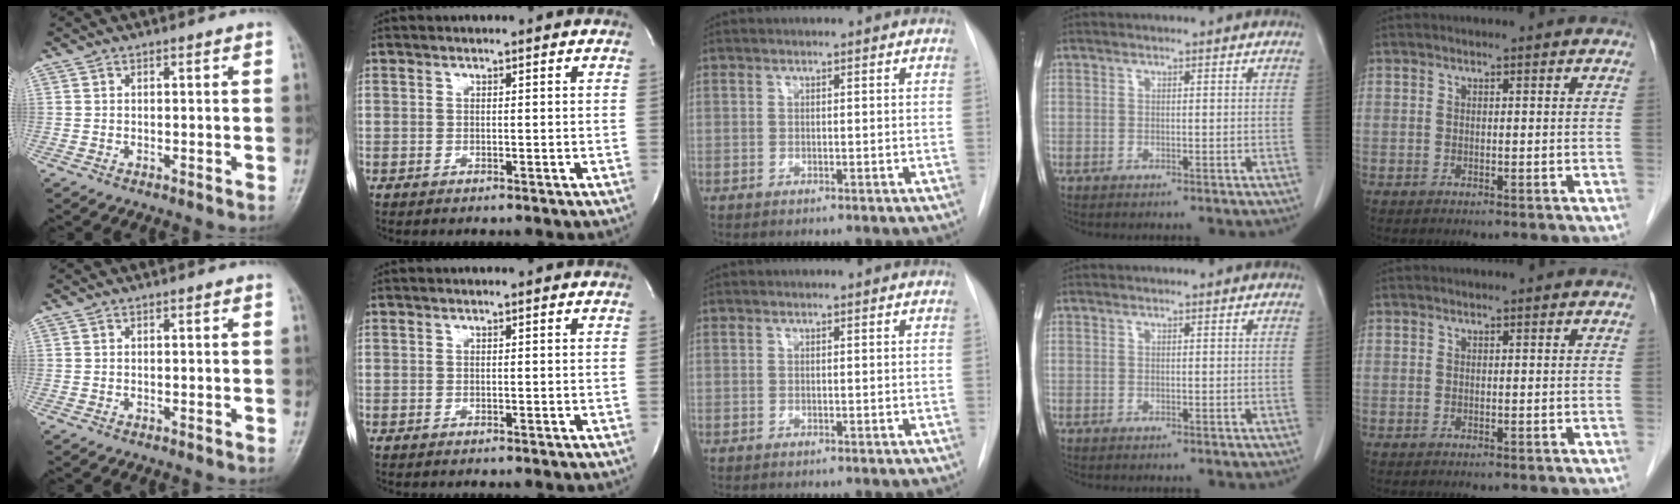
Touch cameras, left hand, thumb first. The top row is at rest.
{}